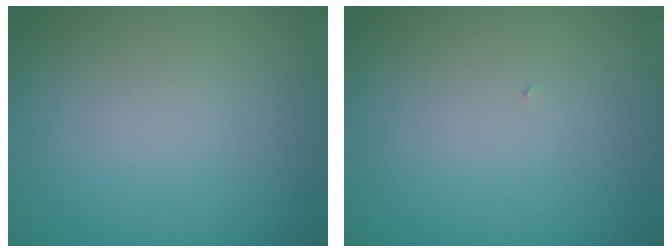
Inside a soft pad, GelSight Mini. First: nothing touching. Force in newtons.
{"total": 0.0}